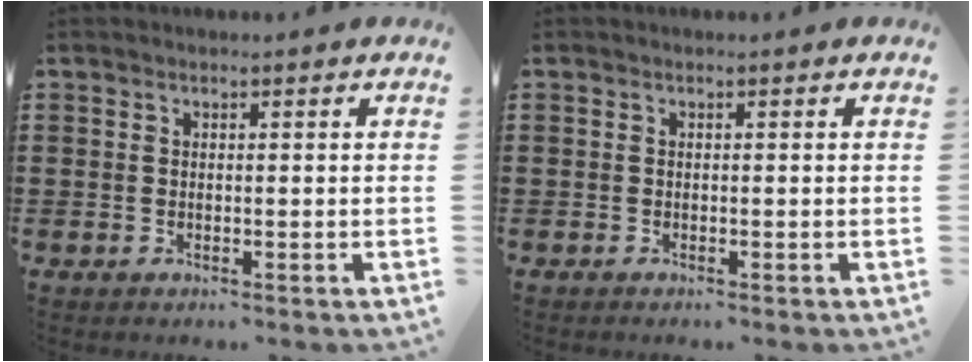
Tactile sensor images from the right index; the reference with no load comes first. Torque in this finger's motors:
{"motor_torque": [-0.49, 1.07, 0.03, 0.01]}